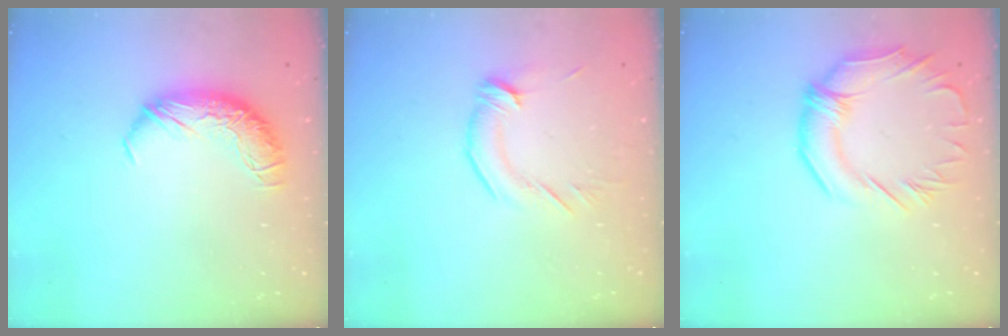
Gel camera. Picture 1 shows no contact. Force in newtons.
{"total": 2.1, "press": 2.1, "slide": 0.5}
{"total": 3.9, "press": 3.6, "slide": 1.7}